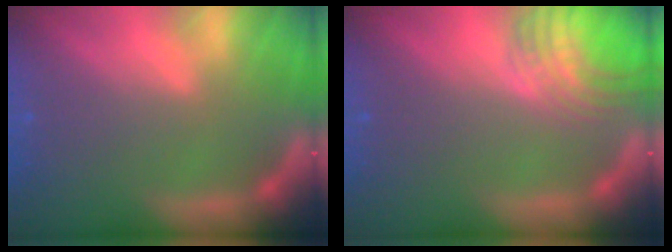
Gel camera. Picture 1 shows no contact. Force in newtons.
{"total": 6.6}